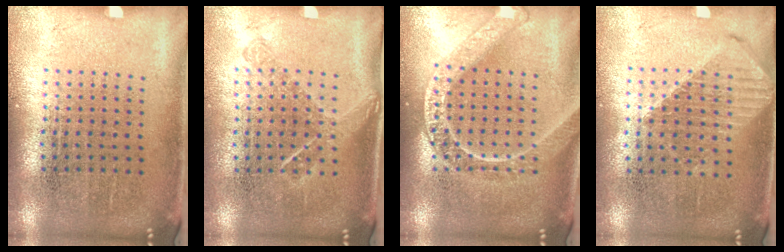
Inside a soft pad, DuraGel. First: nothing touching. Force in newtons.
{"total": 1.3, "press": 1.0, "slide": 0.8}
{"total": 3.0, "press": 2.9, "slide": 0.4}
{"total": 1.2, "press": 1.1, "slide": 0.5}